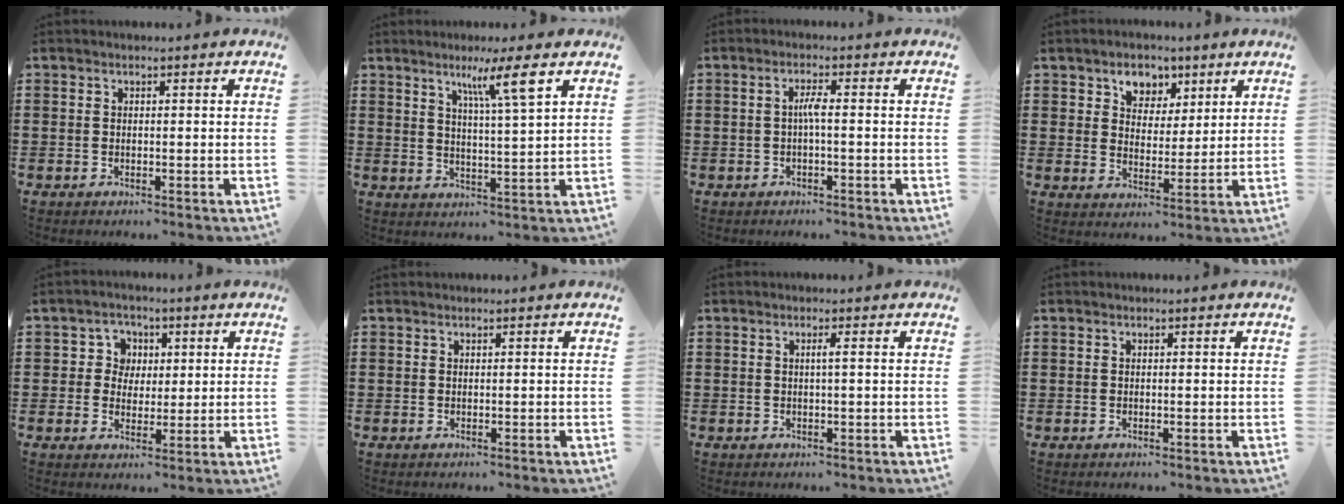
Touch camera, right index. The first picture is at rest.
{"total": 6.5, "force": [3.6, -0.3, 5.5], "torque": [-0.101, -0.003, 0.053]}
{"total": 2.3, "force": [-0.3, 0.2, 2.3], "torque": [-0.046, 0.000, -0.008]}
{"total": 4.9, "force": [2.9, 3.7, 1.4], "torque": [-0.032, 0.006, 0.047]}
{"total": 4.1, "force": [0.9, 3.8, 1.2], "torque": [-0.036, 0.010, 0.010]}
{"total": 0.0}
{"total": 1.1, "force": [0.1, -0.3, 1.1], "torque": [-0.019, -0.004, 0.000]}
{"total": 0.0}